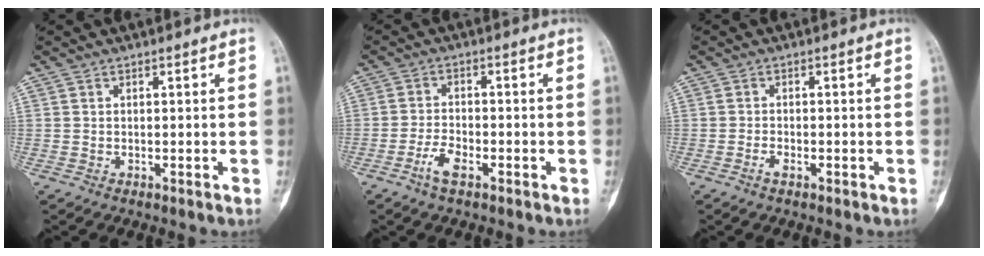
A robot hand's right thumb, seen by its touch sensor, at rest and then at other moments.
{"total": 4.2, "force": [-2.4, 1.7, 3.0], "torque": [-0.063, 0.013, -0.046]}
{"total": 1.5, "force": [-0.9, 0.7, 1.1], "torque": [-0.023, 0.003, -0.018]}